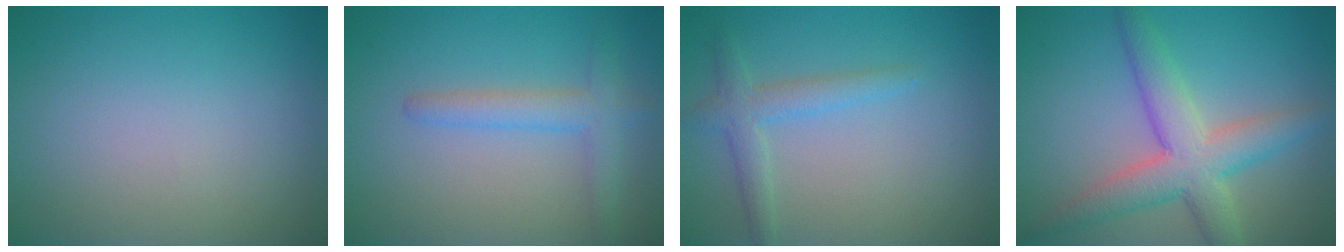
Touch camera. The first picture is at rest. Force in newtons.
{"total": 2.8, "press": 2.8, "slide": 0.2}
{"total": 2.5, "press": 2.5, "slide": 0.1}
{"total": 6.1, "press": 6.1, "slide": 0.1}